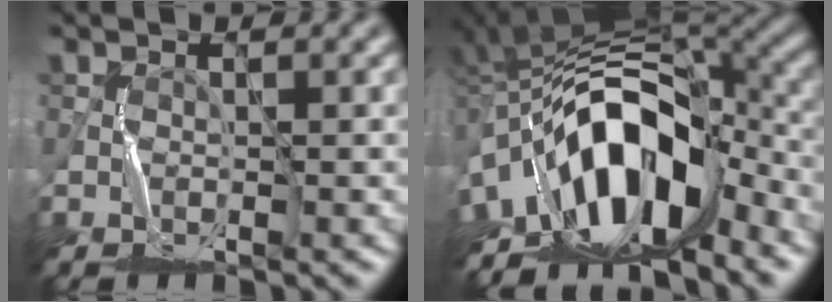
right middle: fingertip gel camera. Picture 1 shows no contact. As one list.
[{"total": 12.4, "force": [-5.3, 5.8, 9.6], "torque": [-0.146, 0.007, -0.095]}]